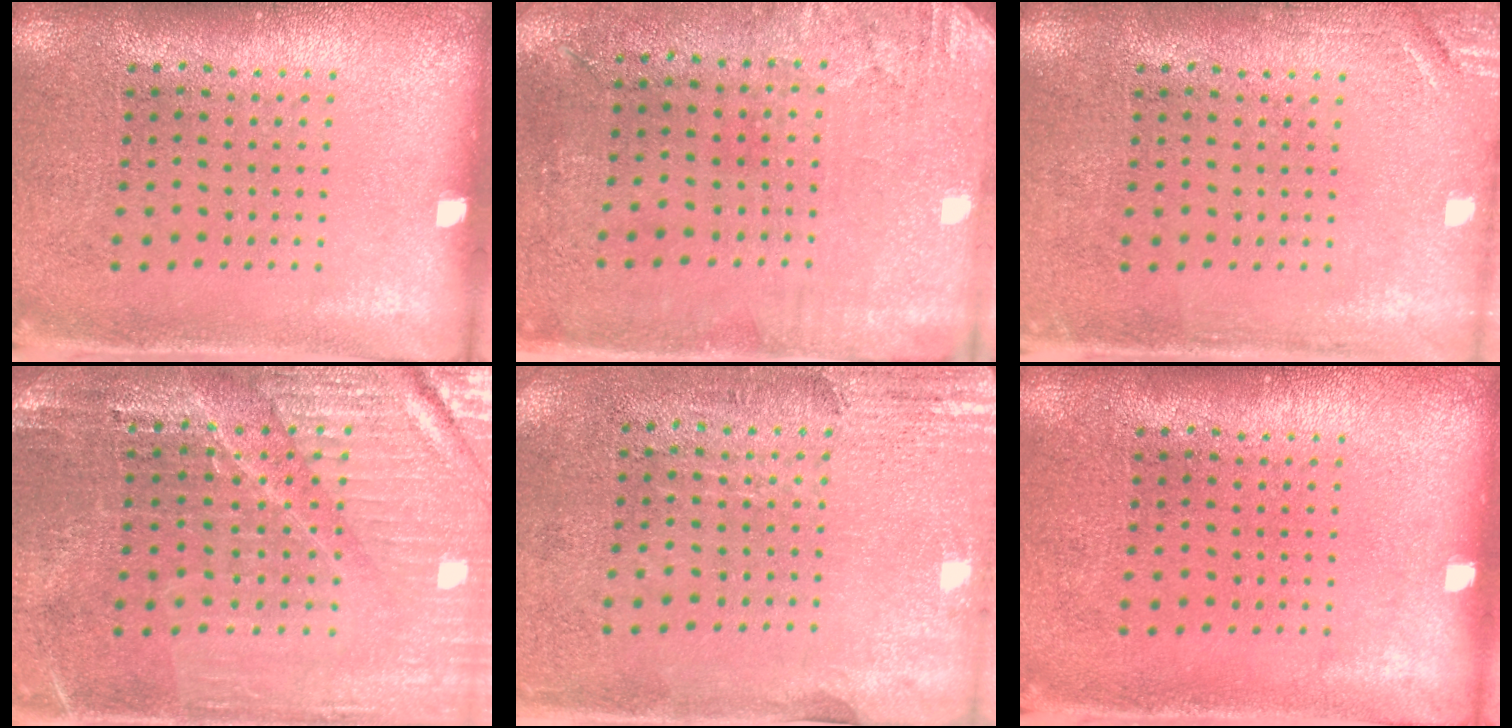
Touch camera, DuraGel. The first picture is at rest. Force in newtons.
{"total": 2.9, "press": 2.4, "slide": 1.7}
{"total": 1.5, "press": 1.5, "slide": 0.3}
{"total": 3.2, "press": 3.1, "slide": 0.5}
{"total": 2.9, "press": 2.4, "slide": 1.5}
{"total": 0.0}